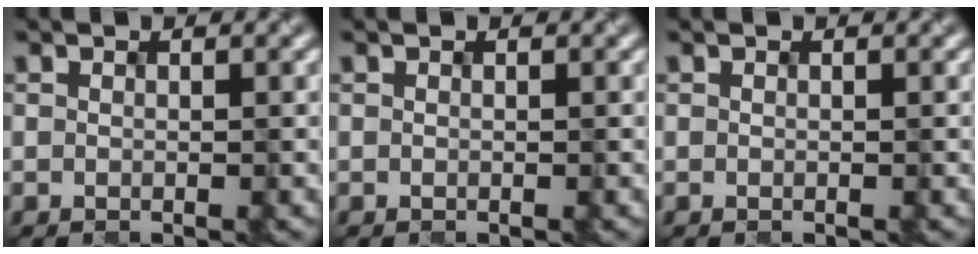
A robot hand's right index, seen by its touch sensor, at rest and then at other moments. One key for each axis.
{"total": 0.0}
{"total": 0.0}